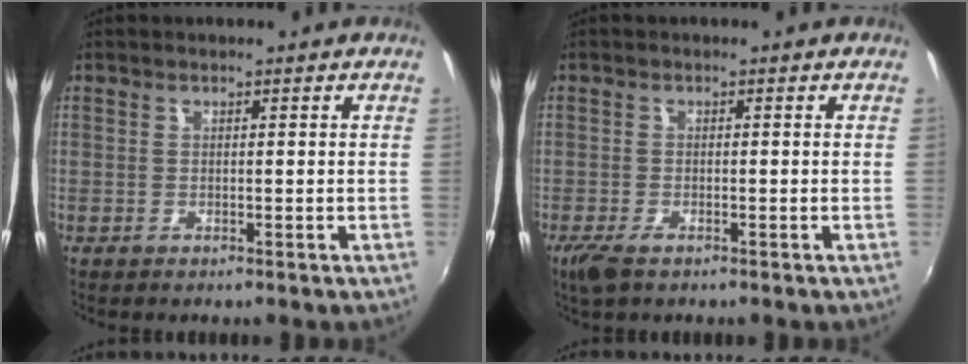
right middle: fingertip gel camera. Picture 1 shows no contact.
{"total": 3.6, "force": [-2.3, 1.3, 2.4], "torque": [-0.057, -0.013, -0.044]}